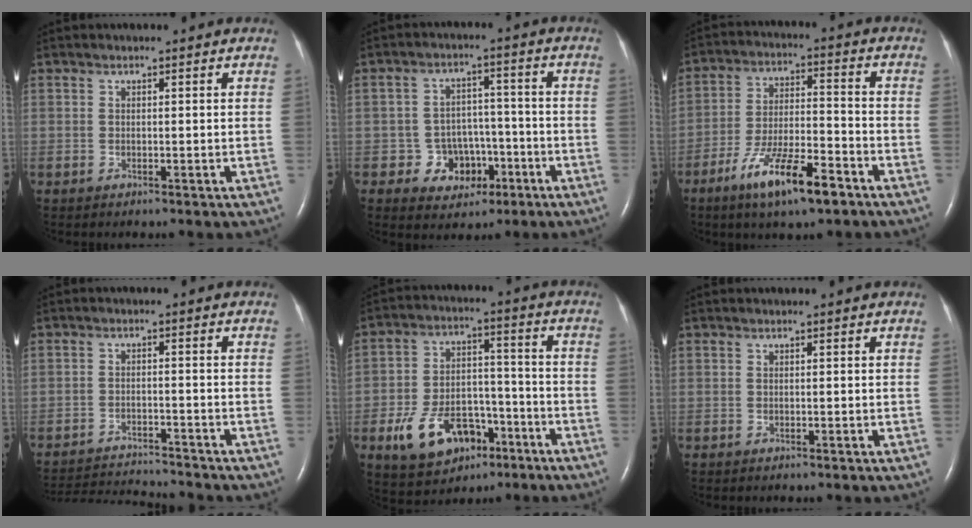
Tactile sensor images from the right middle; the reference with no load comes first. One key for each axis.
{"total": 6.5, "fx": -2.6, "fy": 5.7, "fz": 1.7, "tx": -0.012, "ty": 0.021, "tz": -0.030}
{"total": 11.6, "fx": -7.2, "fy": 2.3, "fz": 8.8, "tx": -0.160, "ty": -0.009, "tz": -0.125}
{"total": 10.8, "fx": -10.6, "fy": -0.1, "fz": 1.9, "tx": -0.036, "ty": -0.006, "tz": -0.166}
{"total": 13.1, "fx": -6.5, "fy": 7.7, "fz": 8.3, "tx": -0.155, "ty": 0.012, "tz": -0.100}
{"total": 0.0}